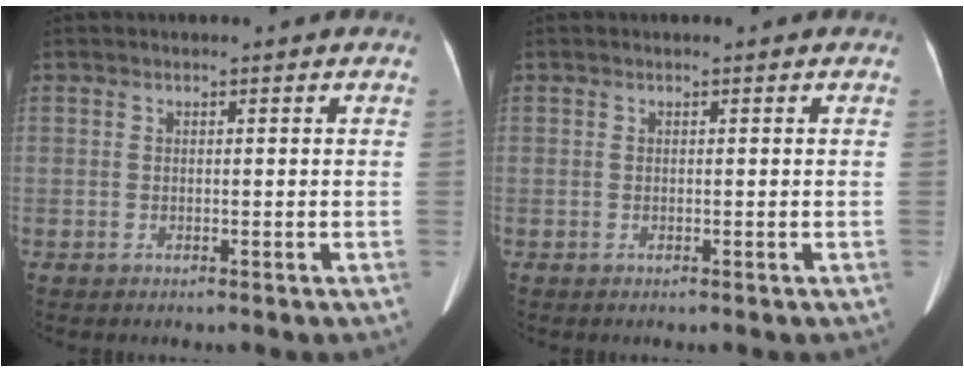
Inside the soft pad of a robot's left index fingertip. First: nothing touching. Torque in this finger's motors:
{"motor_torque": [0.08, 0.05, -0.01, 0.00]}